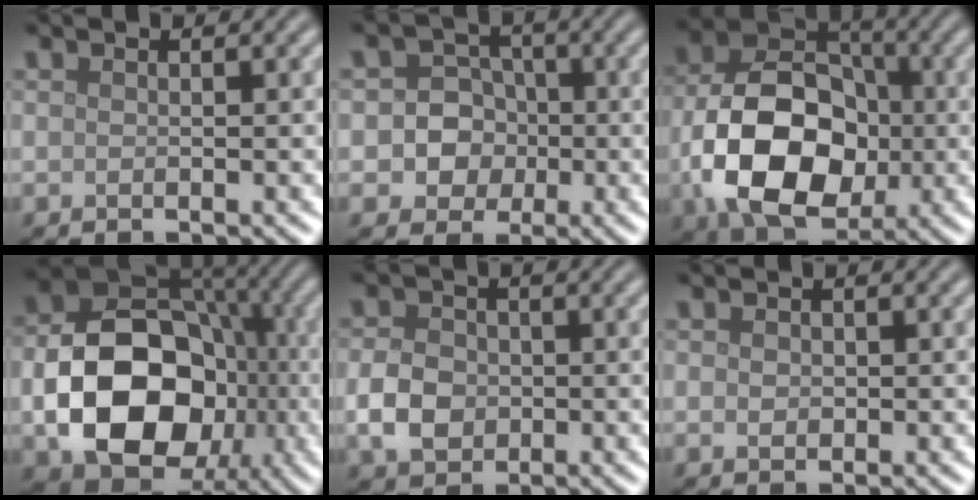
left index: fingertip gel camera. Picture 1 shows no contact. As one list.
[{"total": 4.9, "force": [-0.5, 4.5, 1.8], "torque": [-0.009, 0.013, -0.027]}, {"total": 12.1, "force": [-2.1, 8.6, 8.3], "torque": [-0.157, -0.007, -0.039]}, {"total": 13.0, "force": [-2.7, 9.5, 8.4], "torque": [-0.142, -0.005, -0.048]}, {"total": 4.0, "force": [-0.8, 3.2, 2.2], "torque": [-0.045, 0.000, -0.020]}, {"total": 1.1, "force": [0.1, 1.0, 0.5], "torque": [-0.008, -0.002, 0.001]}]